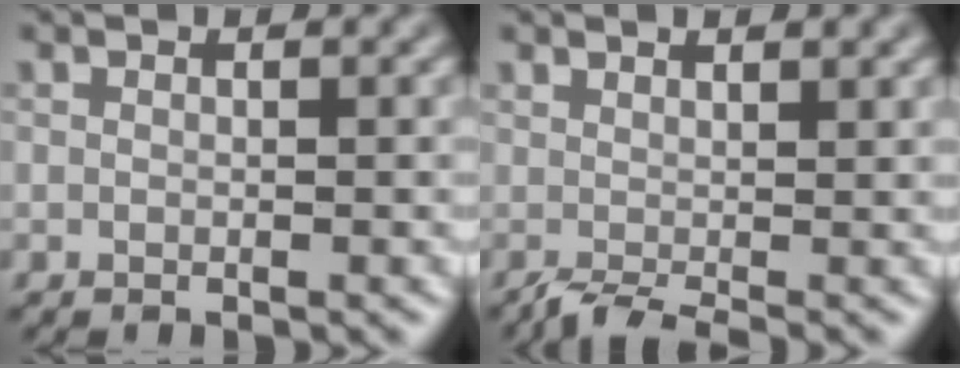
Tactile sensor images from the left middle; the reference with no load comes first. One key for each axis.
{"total": 2.1, "fx": -0.1, "fy": 0.7, "fz": 2.0, "tx": -0.022, "ty": 0.000, "tz": -0.010}